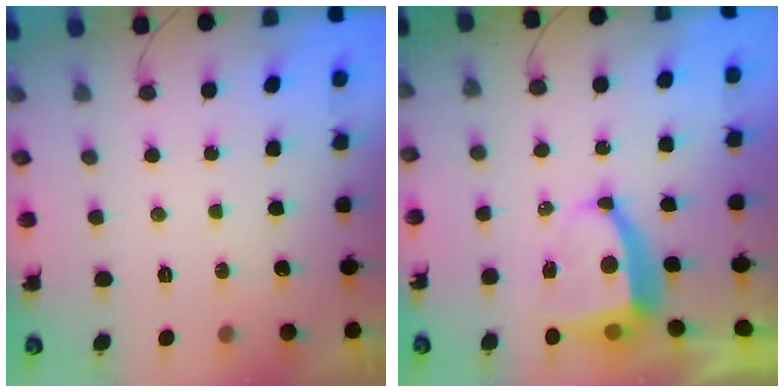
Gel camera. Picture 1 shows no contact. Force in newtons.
{"total": 8.0, "press": 8.0, "slide": 1.0}